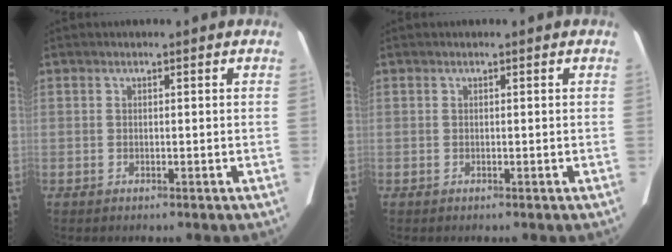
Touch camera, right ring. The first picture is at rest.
{"total": 0.0}